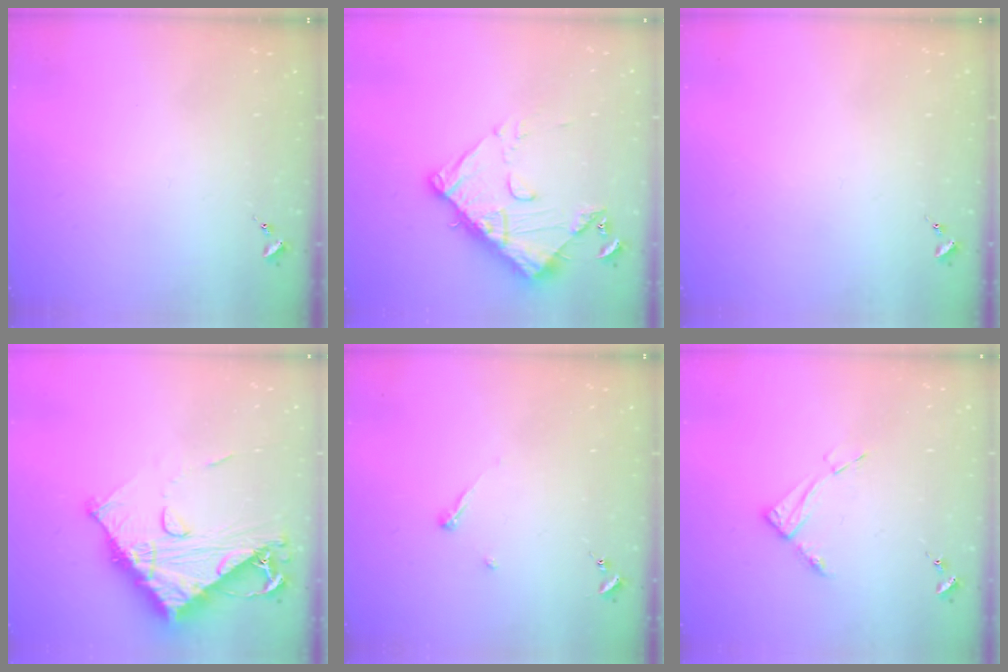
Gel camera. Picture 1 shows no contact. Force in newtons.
{"total": 13.0, "press": 13.0, "slide": 1.3}
{"total": 0.0}
{"total": 15.0, "press": 14.9, "slide": 1.4}
{"total": 3.6, "press": 3.6, "slide": 0.4}
{"total": 7.7, "press": 7.7, "slide": 0.6}